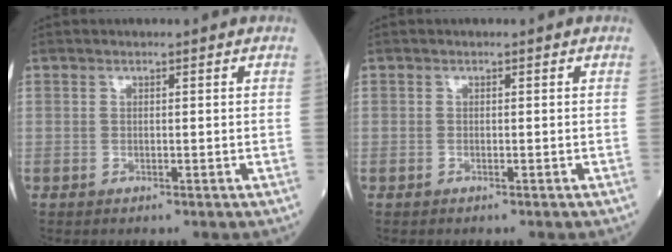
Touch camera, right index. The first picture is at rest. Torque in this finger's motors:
{"motor_torque": [-0.84, 0.31, -1.05, -0.21]}